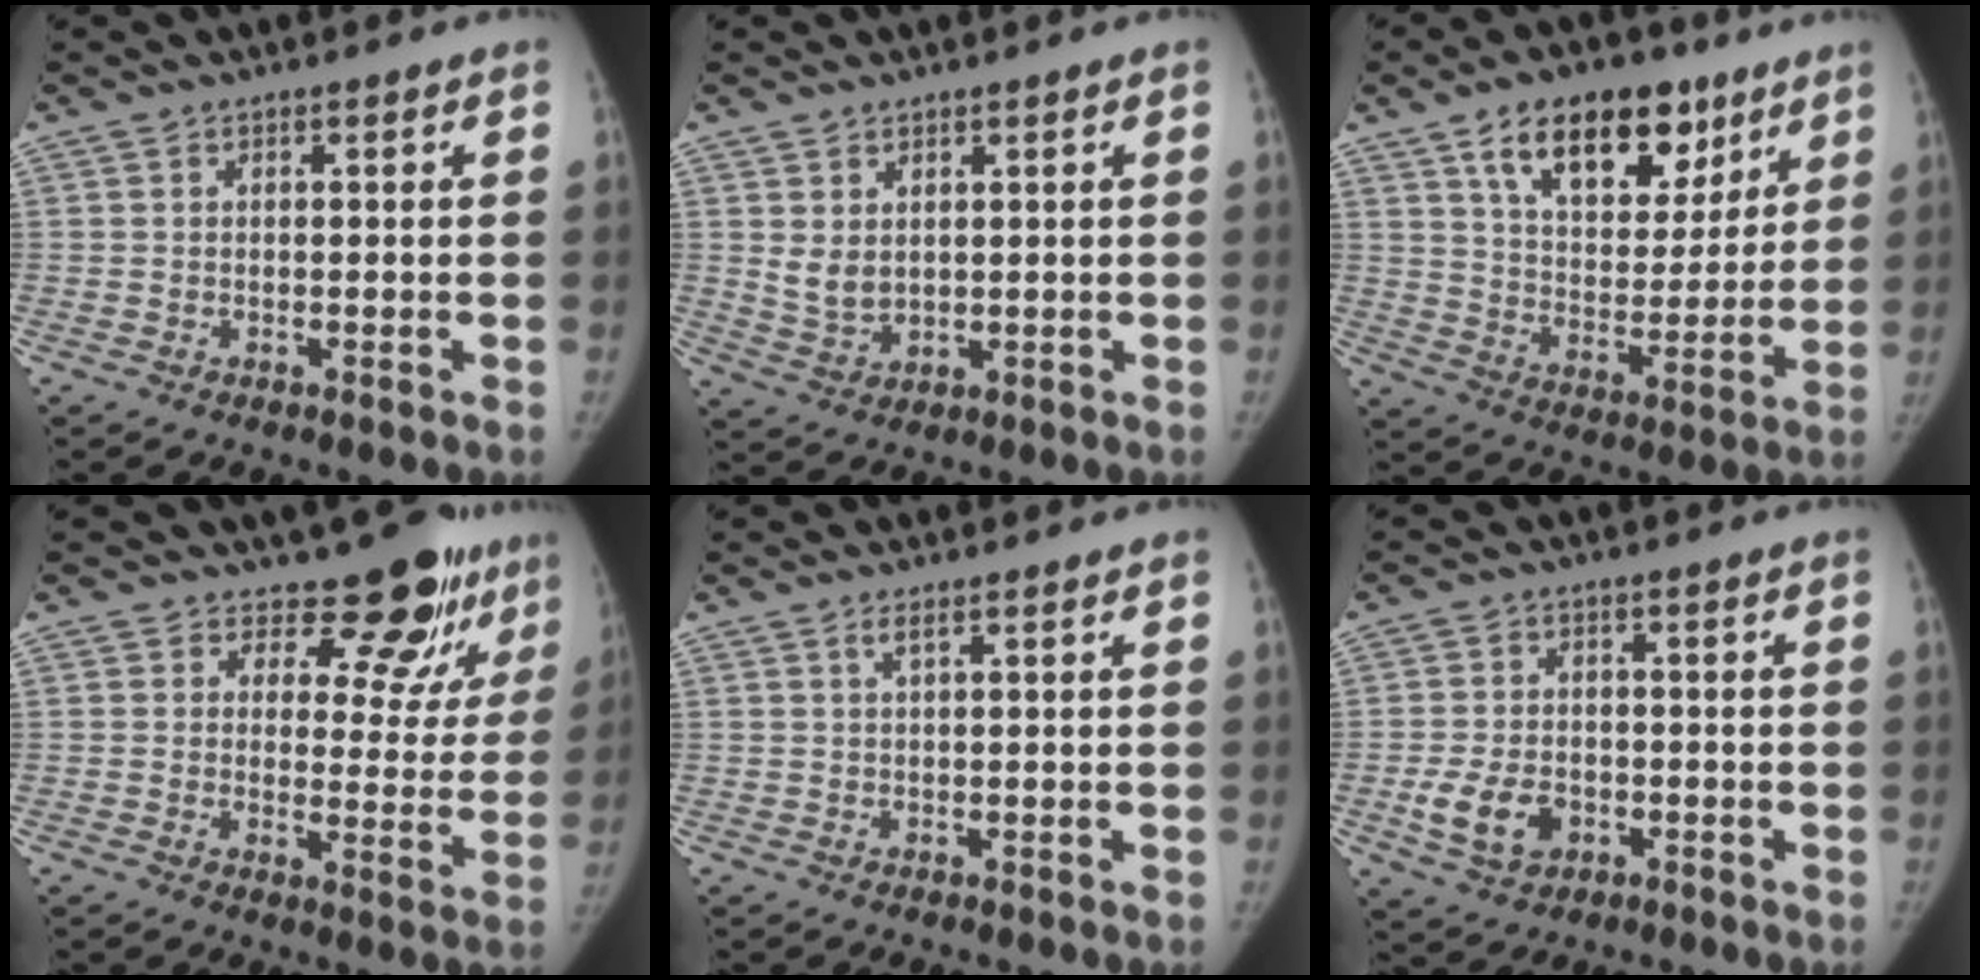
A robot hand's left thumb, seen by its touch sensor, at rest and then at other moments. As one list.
[{"total": 4.1, "force": [1.4, 2.8, 2.6], "torque": [-0.039, -0.019, 0.037]}, {"total": 18.5, "force": [10.6, 10.4, 11.0], "torque": [-0.118, -0.044, 0.173]}, {"total": 11.3, "force": [9.0, 5.5, 4.2], "torque": [-0.006, -0.071, 0.101]}, {"total": 1.0, "force": [0.6, 0.1, 0.8], "torque": [-0.019, 0.001, 0.012]}, {"total": 7.7, "force": [-2.5, 5.6, 4.7], "torque": [-0.078, 0.008, -0.041]}]